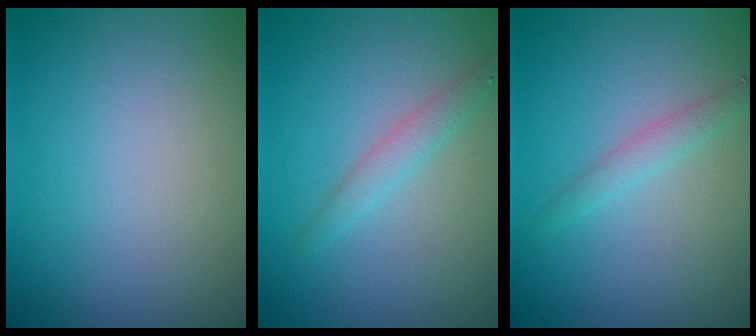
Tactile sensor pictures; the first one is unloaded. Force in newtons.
{"total": 1.7, "press": 1.7, "slide": 0.0}
{"total": 1.1, "press": 1.1, "slide": 0.1}